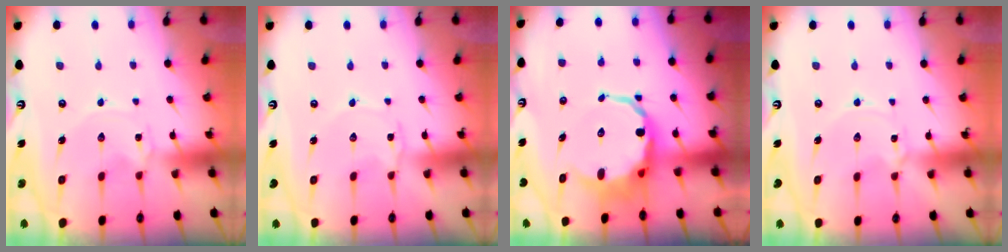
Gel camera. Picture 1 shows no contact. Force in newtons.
{"total": 1.8, "press": 1.8, "slide": 0.3}
{"total": 10.4, "press": 10.1, "slide": 2.7}
{"total": 0.9, "press": 0.9, "slide": 0.1}